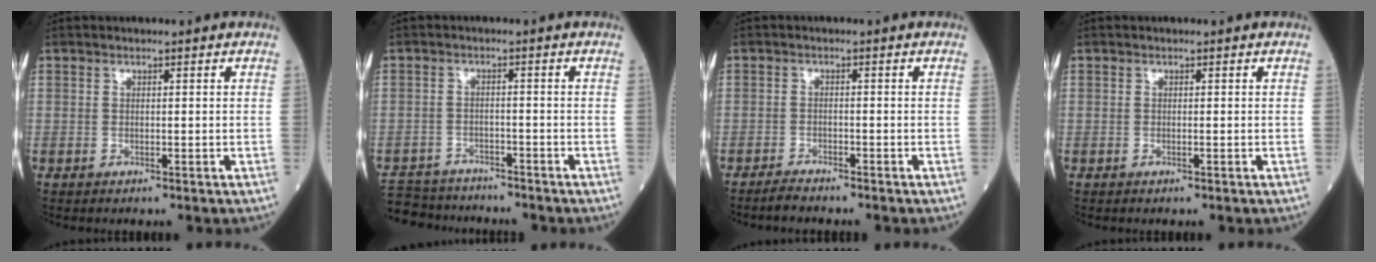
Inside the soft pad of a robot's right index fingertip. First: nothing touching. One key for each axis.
{"total": 8.8, "fx": -8.1, "fy": 3.2, "fz": 1.3, "tx": -0.026, "ty": 0.003, "tz": -0.126}
{"total": 2.2, "fx": -2.1, "fy": 0.2, "fz": 0.7, "tx": -0.018, "ty": -0.006, "tz": -0.039}
{"total": 0.0}